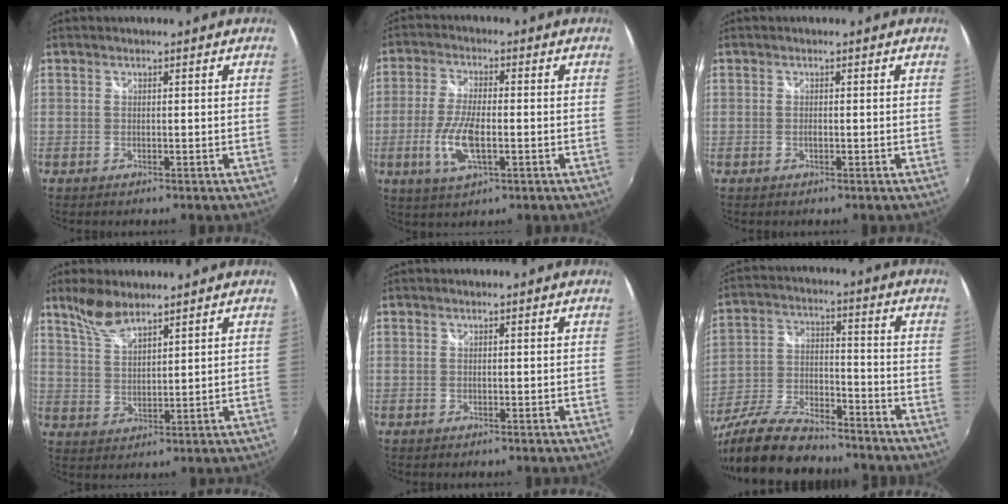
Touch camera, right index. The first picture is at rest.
{"total": 8.7, "force": [-2.3, 3.0, 7.9], "torque": [-0.167, -0.008, -0.046]}
{"total": 0.5, "force": [-0.2, 0.2, 0.5], "torque": [-0.010, -0.002, -0.005]}
{"total": 6.4, "force": [5.1, 1.9, 3.3], "torque": [-0.063, 0.007, 0.107]}
{"total": 0.0}
{"total": 19.4, "force": [-15.5, 5.9, 10.1], "torque": [-0.213, -0.027, -0.267]}